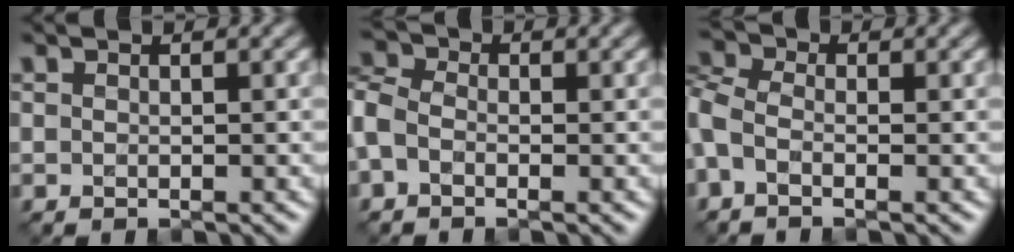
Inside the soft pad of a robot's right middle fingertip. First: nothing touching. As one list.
[{"total": 3.3, "force": [-0.8, 2.4, 2.2], "torque": [-0.065, 0.005, -0.028]}, {"total": 3.5, "force": [-0.7, 2.2, 2.6], "torque": [-0.078, 0.001, -0.027]}]